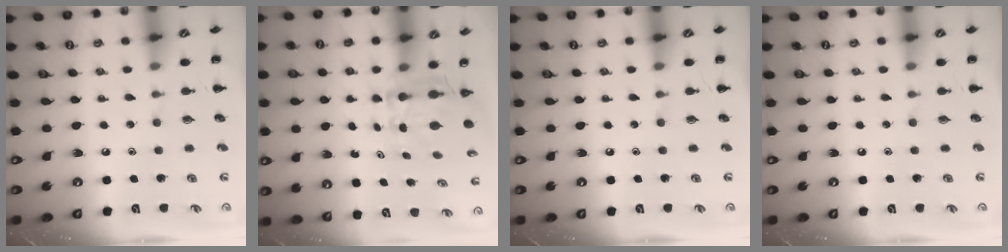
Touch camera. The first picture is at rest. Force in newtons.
{"total": 5.3, "press": 5.1, "slide": 1.2}
{"total": 0.0}
{"total": 0.0}